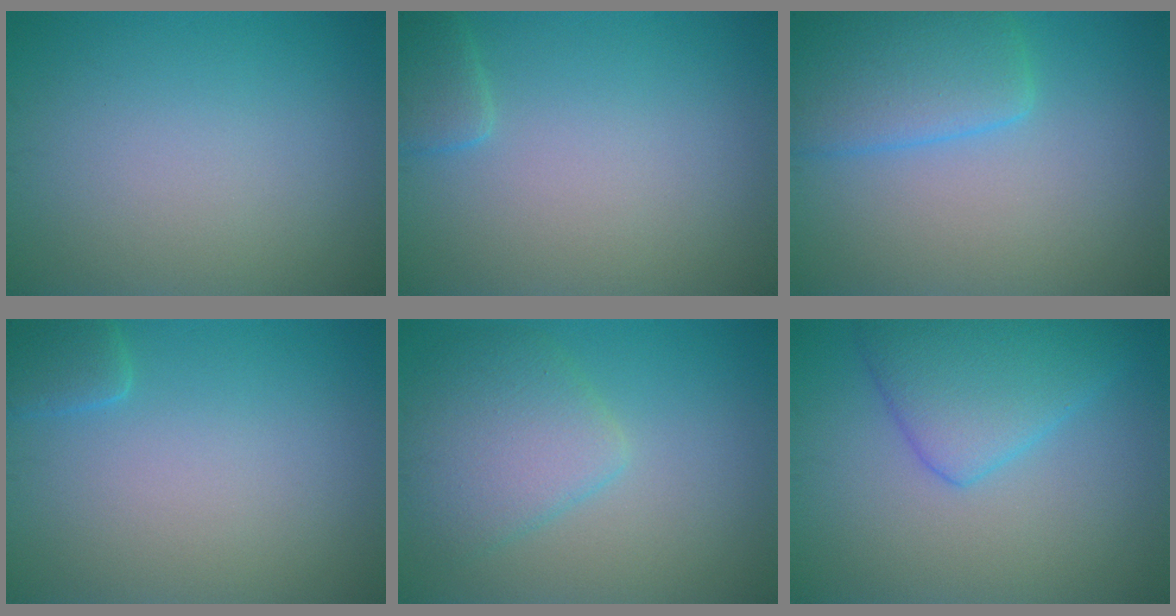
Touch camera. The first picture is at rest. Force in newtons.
{"total": 1.7, "press": 1.7, "slide": 0.2}
{"total": 5.1, "press": 5.1, "slide": 0.2}
{"total": 1.6, "press": 1.6, "slide": 0.2}
{"total": 4.6, "press": 4.6, "slide": 0.2}
{"total": 5.0, "press": 5.0, "slide": 0.4}